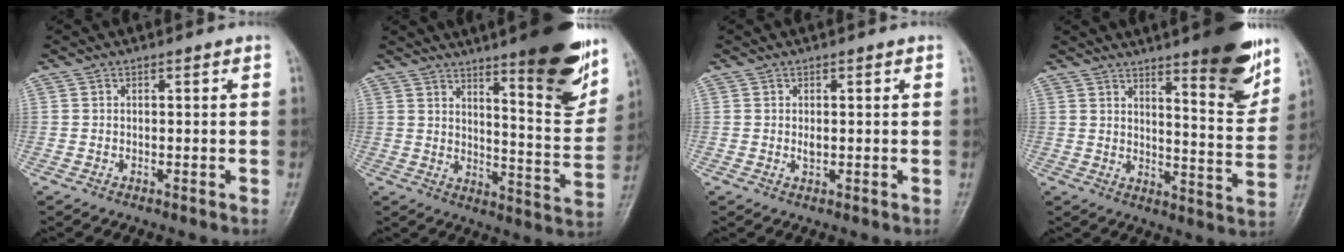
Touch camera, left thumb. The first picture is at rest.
{"total": 19.1, "force": [11.7, 4.0, 14.6], "torque": [-0.157, -0.069, 0.170]}
{"total": 1.3, "force": [0.1, 0.8, 1.0], "torque": [-0.012, -0.001, 0.001]}
{"total": 15.6, "force": [10.0, 3.5, 11.5], "torque": [-0.121, -0.065, 0.145]}